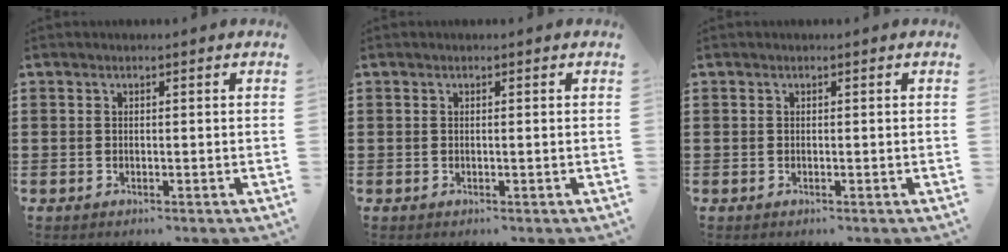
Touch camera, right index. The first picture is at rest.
{"total": 0.0}
{"total": 0.0}